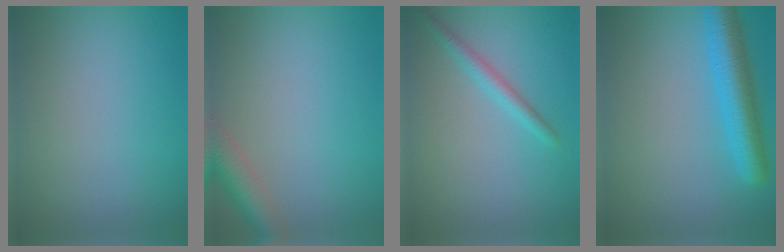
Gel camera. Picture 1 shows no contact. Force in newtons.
{"total": 3.7, "press": 3.7, "slide": 0.2}
{"total": 1.8, "press": 1.8, "slide": 0.0}
{"total": 5.4, "press": 5.4, "slide": 0.3}